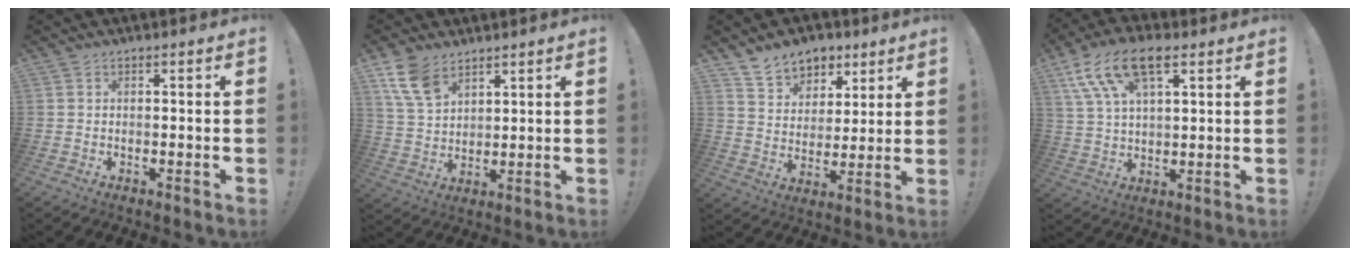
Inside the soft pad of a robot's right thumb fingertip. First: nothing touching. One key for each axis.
{"total": 9.9, "fx": 6.4, "fy": 5.7, "fz": 4.9, "tx": -0.103, "ty": -0.023, "tz": 0.130}
{"total": 10.8, "fx": 7.8, "fy": 7.1, "fz": 2.3, "tx": -0.037, "ty": -0.056, "tz": 0.152}
{"total": 14.4, "fx": 7.8, "fy": 6.5, "fz": 10.2, "tx": -0.197, "ty": -0.020, "tz": 0.143}